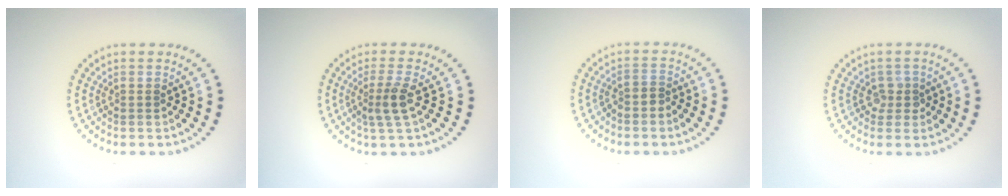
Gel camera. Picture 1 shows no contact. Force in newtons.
{"total": 2.5, "press": 1.9, "slide": 1.6}
{"total": 1.2, "press": 0.8, "slide": 0.9}
{"total": 1.3, "press": 1.1, "slide": 0.7}